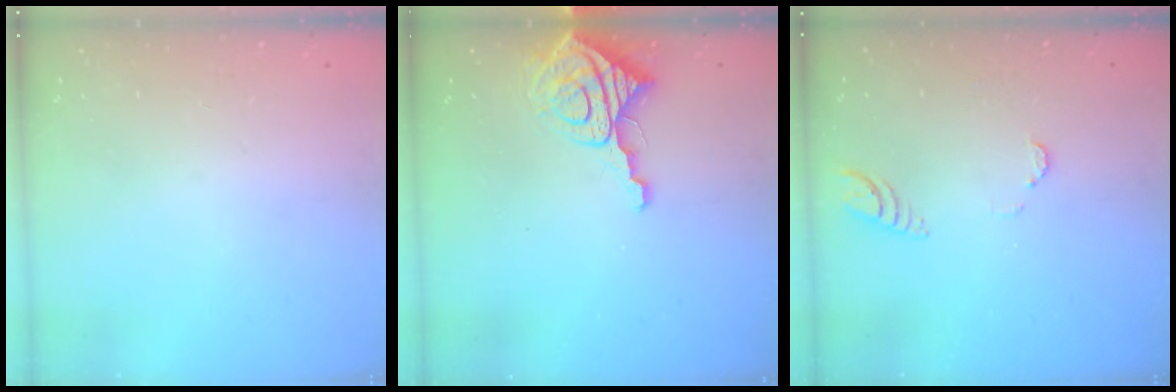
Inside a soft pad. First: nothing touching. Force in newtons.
{"total": 8.4, "press": 8.3, "slide": 1.0}
{"total": 3.1, "press": 3.1, "slide": 0.3}